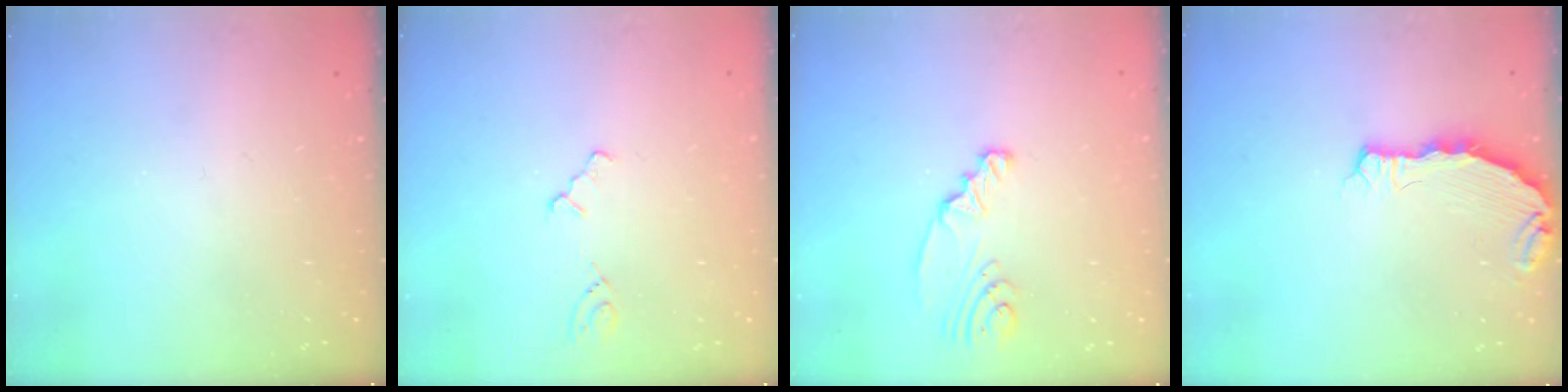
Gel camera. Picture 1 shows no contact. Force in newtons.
{"total": 2.2, "press": 2.2, "slide": 0.4}
{"total": 3.4, "press": 3.4, "slide": 0.3}
{"total": 5.6, "press": 4.8, "slide": 3.0}